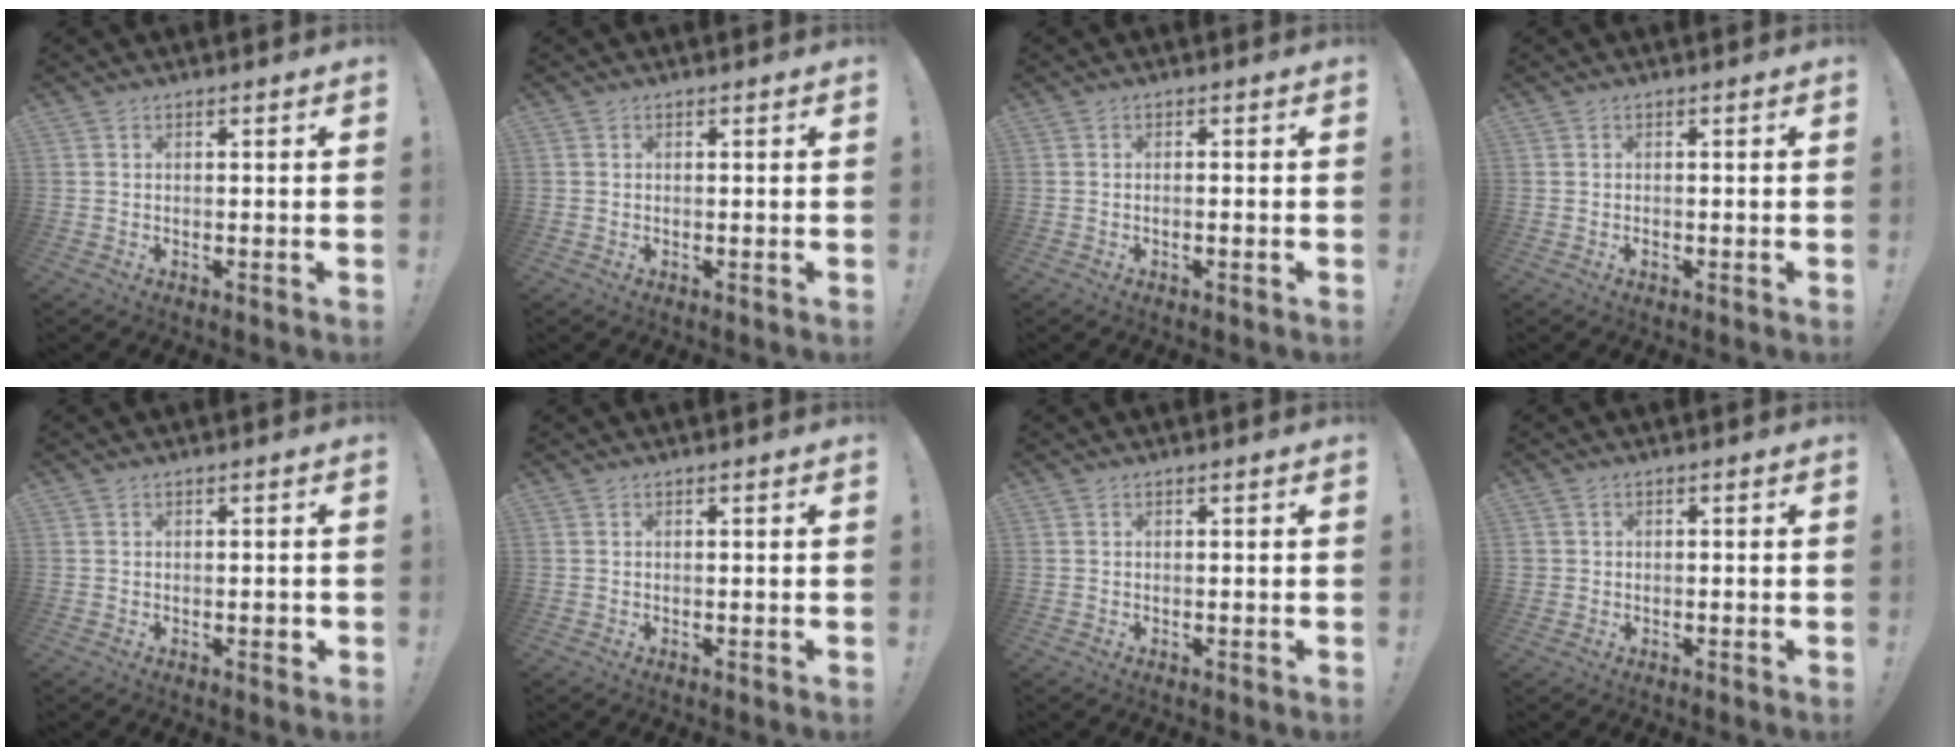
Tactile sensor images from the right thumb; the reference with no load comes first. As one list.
[{"total": 0.0}, {"total": 1.0, "force": [-0.7, 0.1, 0.7], "torque": [-0.013, 0.002, -0.012]}, {"total": 0.6, "force": [-0.4, 0.4, 0.0], "torque": [0.000, 0.001, -0.007]}, {"total": 1.3, "force": [-0.3, 0.7, 1.1], "torque": [-0.009, 0.001, -0.006]}, {"total": 0.0}, {"total": 0.0}, {"total": 1.5, "force": [-0.4, 1.4, 0.4], "torque": [-0.006, 0.004, -0.006]}]